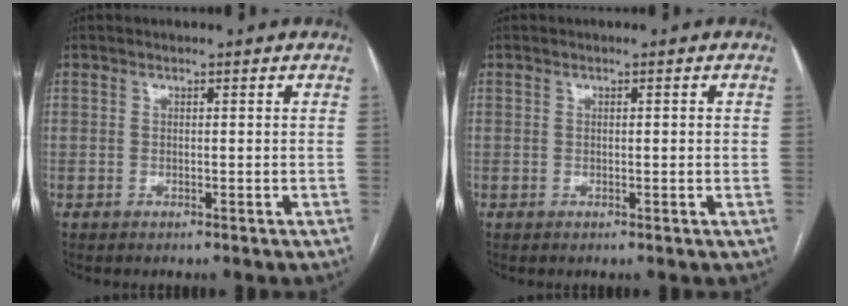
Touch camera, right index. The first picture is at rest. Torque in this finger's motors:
{"motor_torque": [-0.17, 0.25, -0.04, 0.00]}